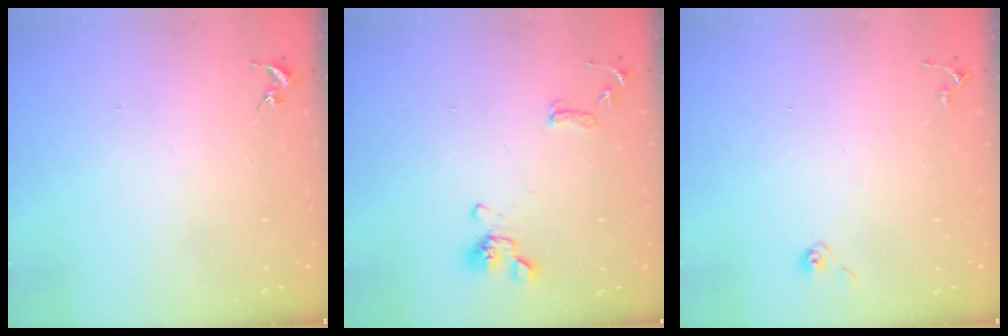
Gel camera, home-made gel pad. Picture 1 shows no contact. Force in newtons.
{"total": 11.5, "press": 11.3, "slide": 1.8}
{"total": 4.8, "press": 4.8, "slide": 0.4}